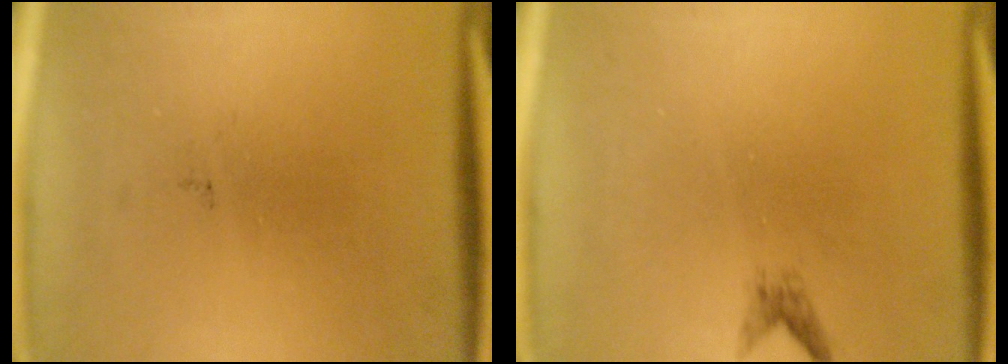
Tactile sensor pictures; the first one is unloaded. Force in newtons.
{"total": 1.1}